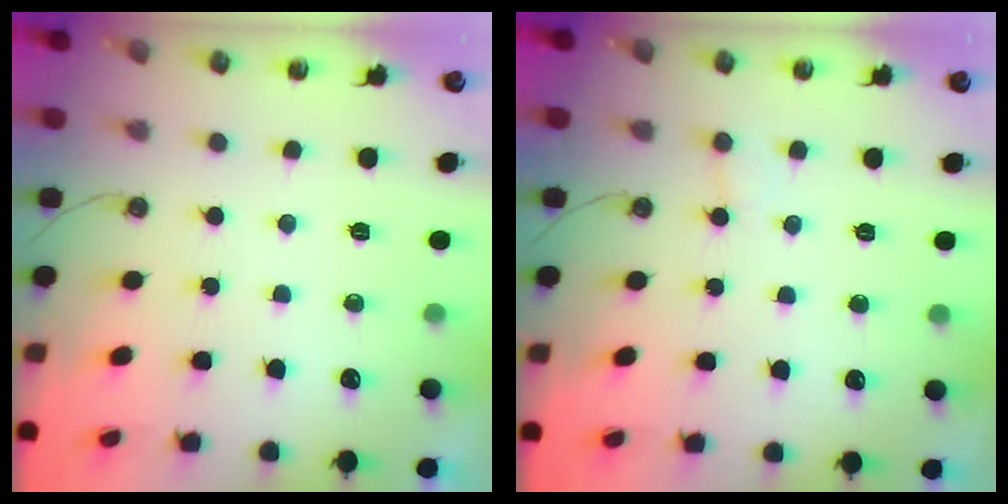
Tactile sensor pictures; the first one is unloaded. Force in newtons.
{"total": 3.4, "press": 3.4, "slide": 0.2}